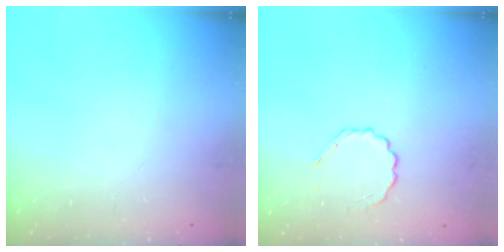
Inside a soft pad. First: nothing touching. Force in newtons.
{"total": 2.5, "press": 2.3, "slide": 0.9}